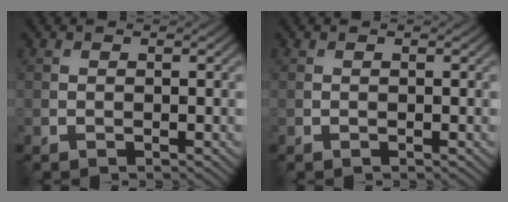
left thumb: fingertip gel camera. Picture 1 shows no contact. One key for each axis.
{"total": 0.0}